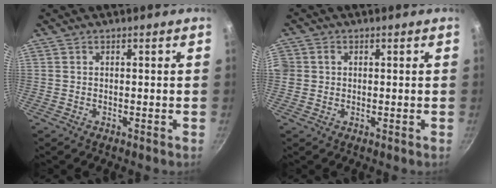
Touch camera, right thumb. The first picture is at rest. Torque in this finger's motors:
{"motor_torque": [-0.51, 1.23, 0.61, 0.50, 0.26]}